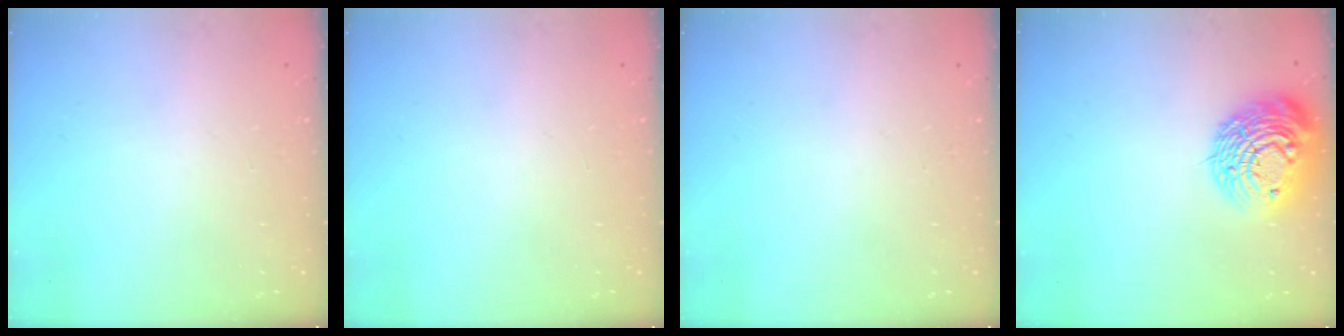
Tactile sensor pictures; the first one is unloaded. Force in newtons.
{"total": 0.0}
{"total": 0.0}
{"total": 16.9, "press": 16.8, "slide": 1.4}